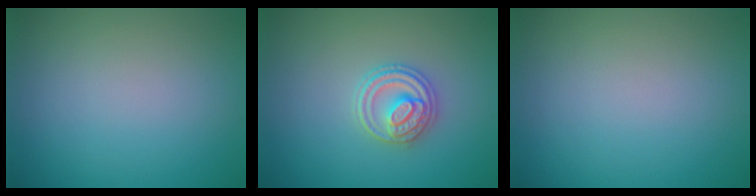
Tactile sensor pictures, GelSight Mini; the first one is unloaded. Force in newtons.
{"total": 3.2, "press": 3.0, "slide": 1.0}
{"total": 0.0}